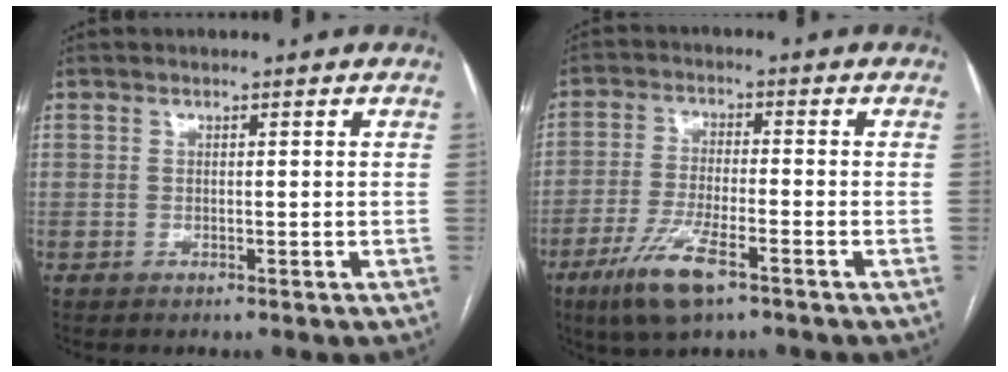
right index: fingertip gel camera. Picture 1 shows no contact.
{"total": 8.8, "force": [-5.2, 1.6, 6.9], "torque": [-0.141, -0.018, -0.094]}